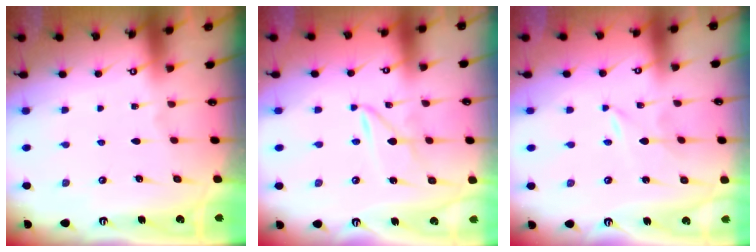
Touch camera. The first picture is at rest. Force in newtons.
{"total": 2.0, "press": 2.0, "slide": 0.2}
{"total": 0.0}